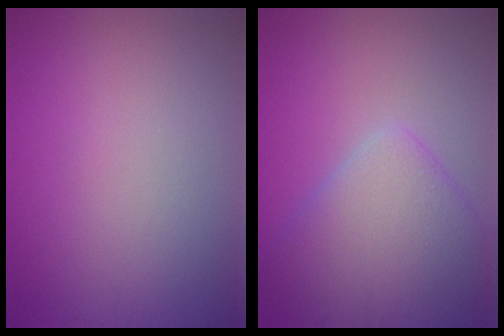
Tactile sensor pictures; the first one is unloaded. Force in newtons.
{"total": 5.9, "press": 5.9, "slide": 0.3}